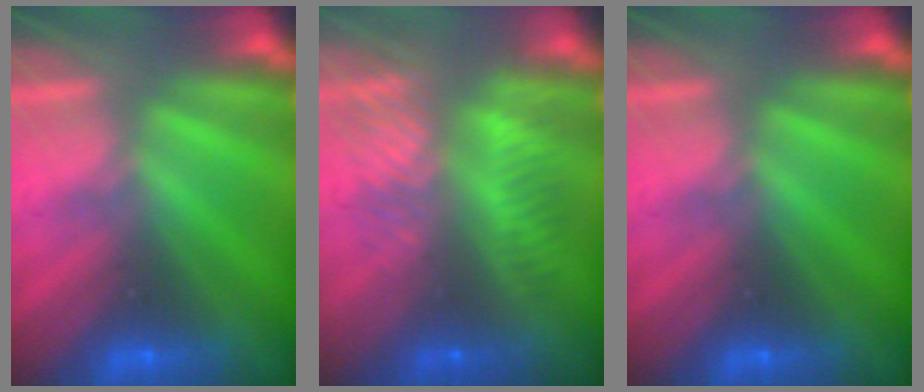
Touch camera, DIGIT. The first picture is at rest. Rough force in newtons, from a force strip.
{"total": 9.3}
{"total": 0.0}